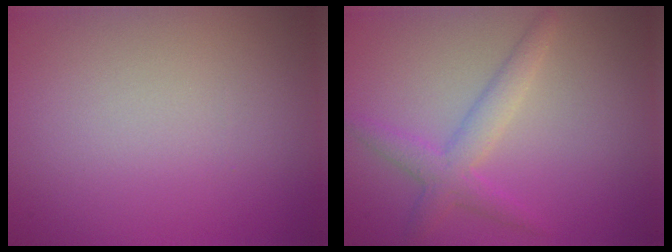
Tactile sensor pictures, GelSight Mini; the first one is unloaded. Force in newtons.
{"total": 2.9, "press": 2.9, "slide": 0.1}